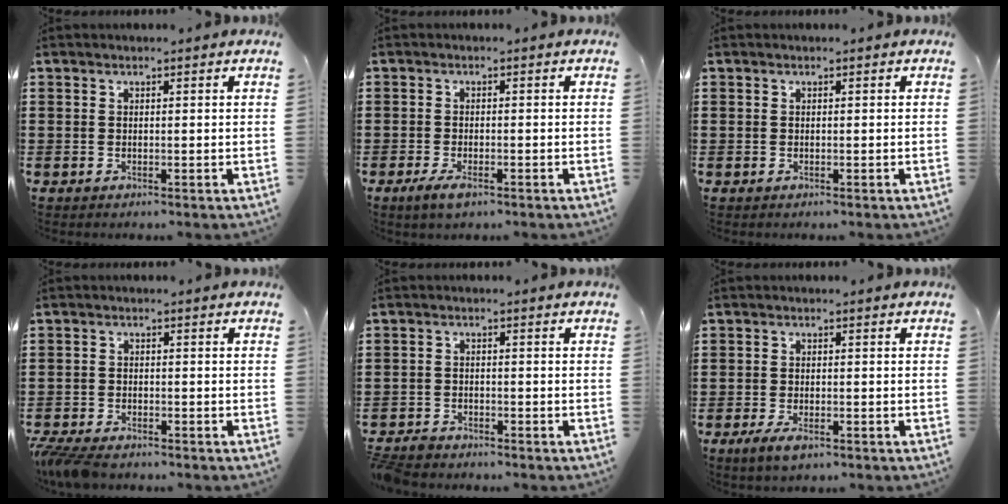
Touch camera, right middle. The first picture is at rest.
{"total": 2.4, "force": [-1.3, 0.8, 1.9], "torque": [-0.046, -0.004, -0.027]}
{"total": 0.0}
{"total": 3.4, "force": [-3.2, 0.7, 1.0], "torque": [-0.040, -0.006, -0.071]}
{"total": 2.4, "force": [-2.3, 0.5, 0.1], "torque": [-0.015, 0.000, -0.053]}
{"total": 2.8, "force": [-1.6, 1.0, 2.1], "torque": [-0.048, -0.002, -0.032]}